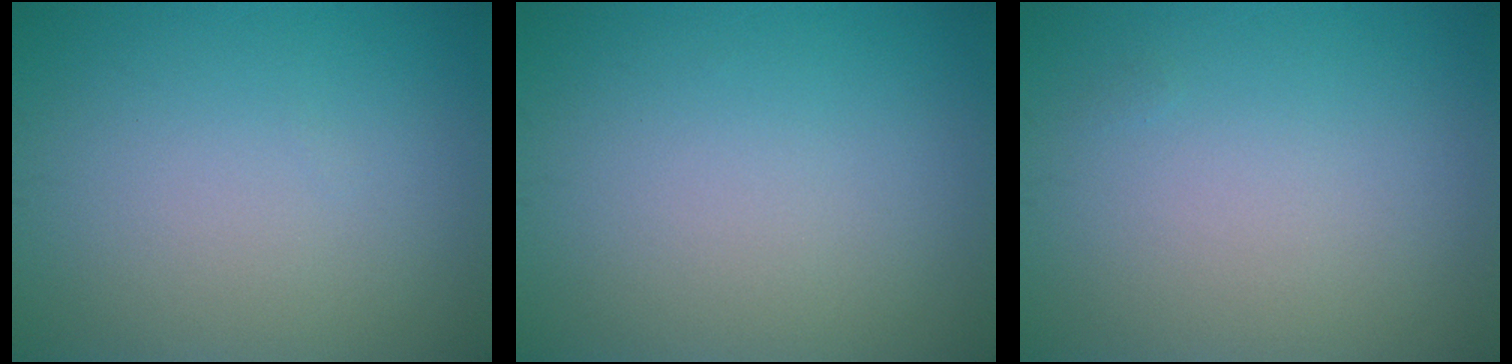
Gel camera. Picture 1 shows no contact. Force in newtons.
{"total": 0.0}
{"total": 0.0}